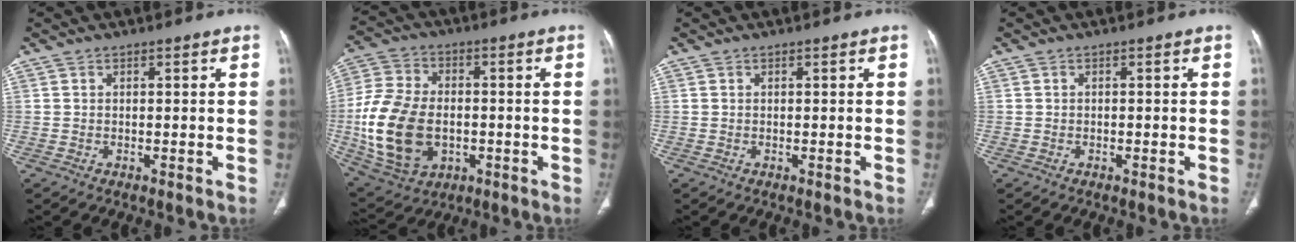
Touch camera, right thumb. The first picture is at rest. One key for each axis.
{"total": 19.1, "fx": -2.6, "fy": 13.1, "fz": 13.7, "tx": -0.267, "ty": 0.004, "tz": -0.031}
{"total": 0.0}
{"total": 0.0}